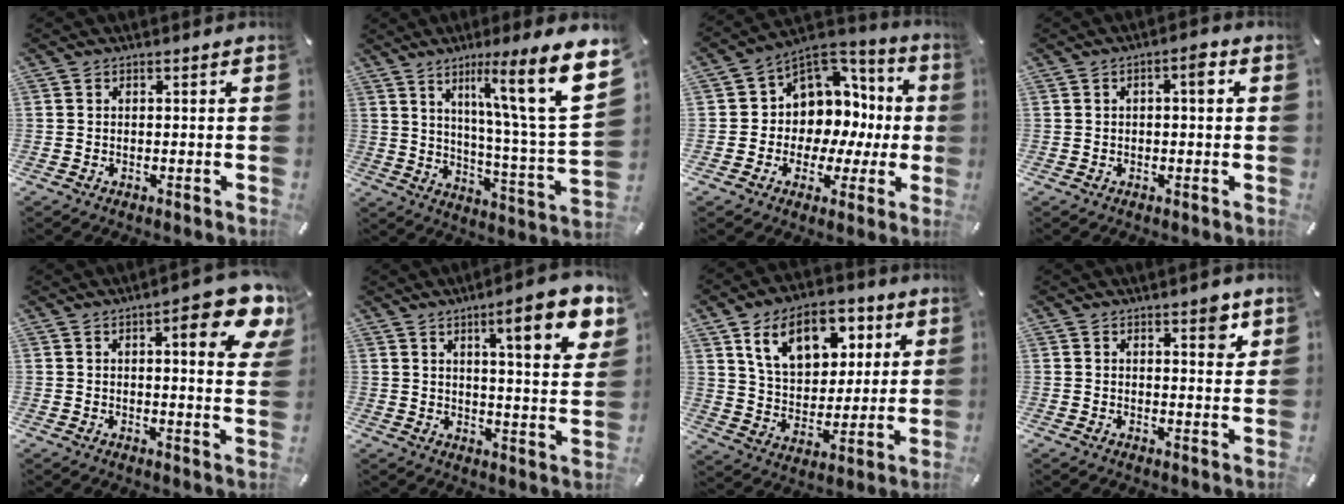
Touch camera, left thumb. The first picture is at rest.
{"total": 20.1, "force": [9.7, 2.5, 17.4], "torque": [-0.268, -0.061, 0.130]}
{"total": 9.9, "force": [1.9, 9.1, 3.4], "torque": [-0.052, -0.041, 0.039]}
{"total": 3.9, "force": [0.6, 1.5, 3.5], "torque": [-0.045, 0.002, 0.002]}
{"total": 12.4, "force": [6.0, 3.4, 10.3], "torque": [-0.127, -0.037, 0.092]}
{"total": 13.5, "force": [7.3, 2.6, 11.0], "torque": [-0.158, -0.035, 0.109]}
{"total": 15.4, "force": [7.7, 10.4, 8.4], "torque": [-0.142, -0.019, 0.141]}
{"total": 4.5, "force": [3.0, 1.8, 2.8], "torque": [-0.022, -0.020, 0.044]}